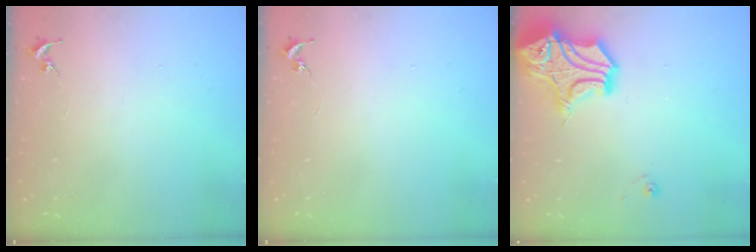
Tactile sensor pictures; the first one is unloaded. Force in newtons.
{"total": 0.0}
{"total": 17.1, "press": 16.9, "slide": 2.2}